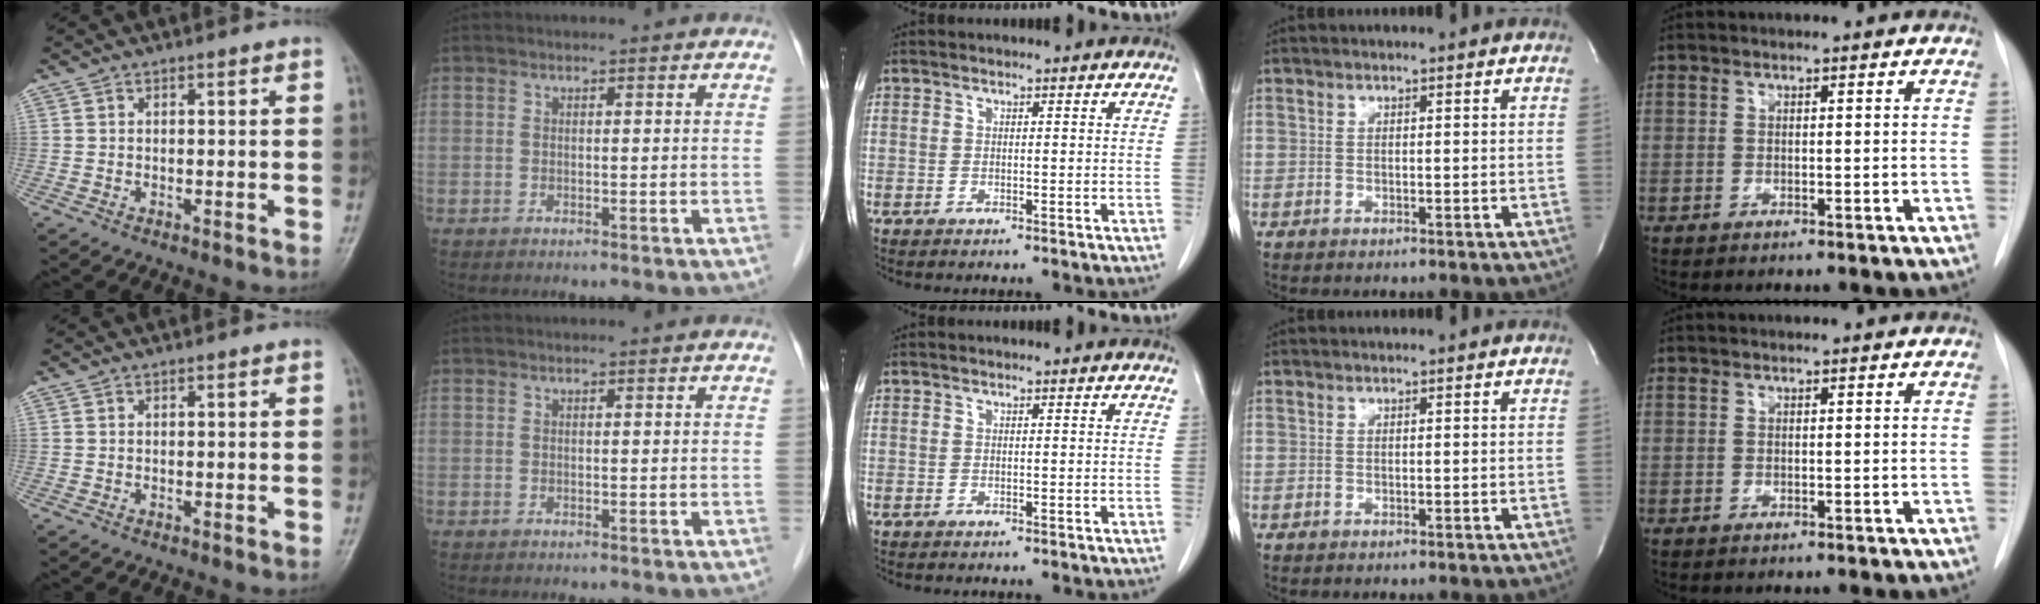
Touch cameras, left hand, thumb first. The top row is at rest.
{}